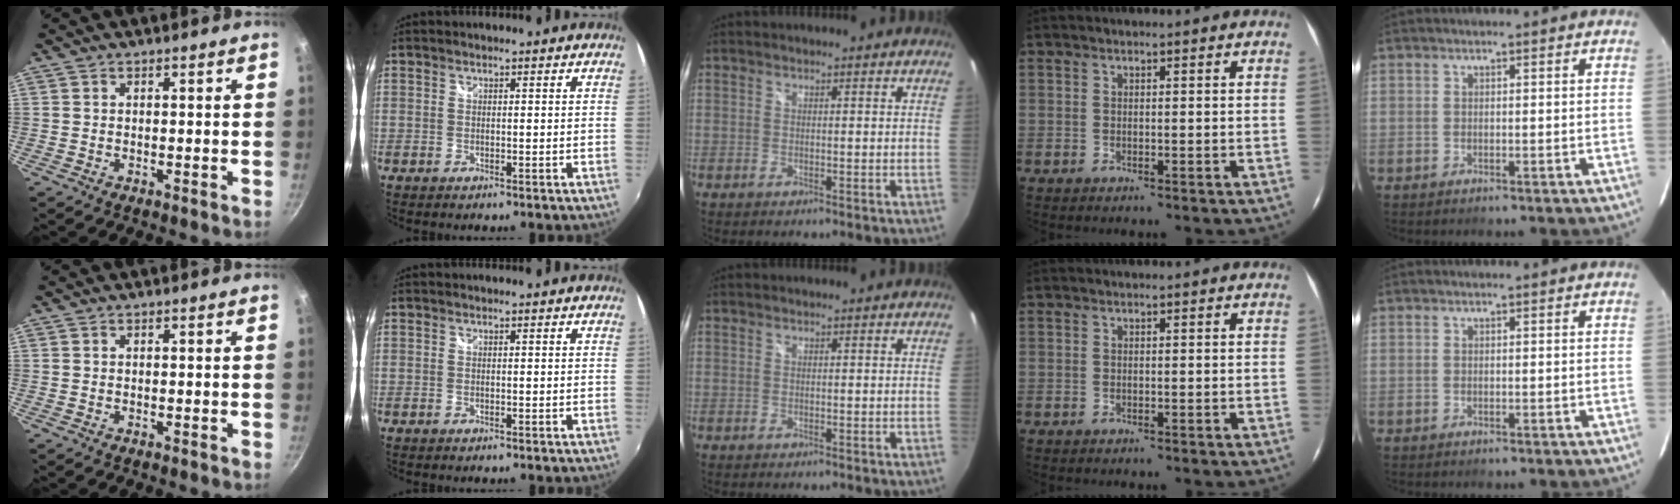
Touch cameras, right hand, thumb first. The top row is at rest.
{}